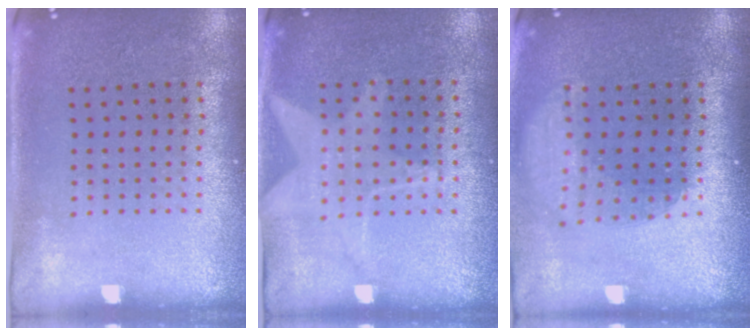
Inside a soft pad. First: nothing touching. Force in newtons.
{"total": 1.0, "press": 0.9, "slide": 0.4}
{"total": 1.6, "press": 1.2, "slide": 1.0}